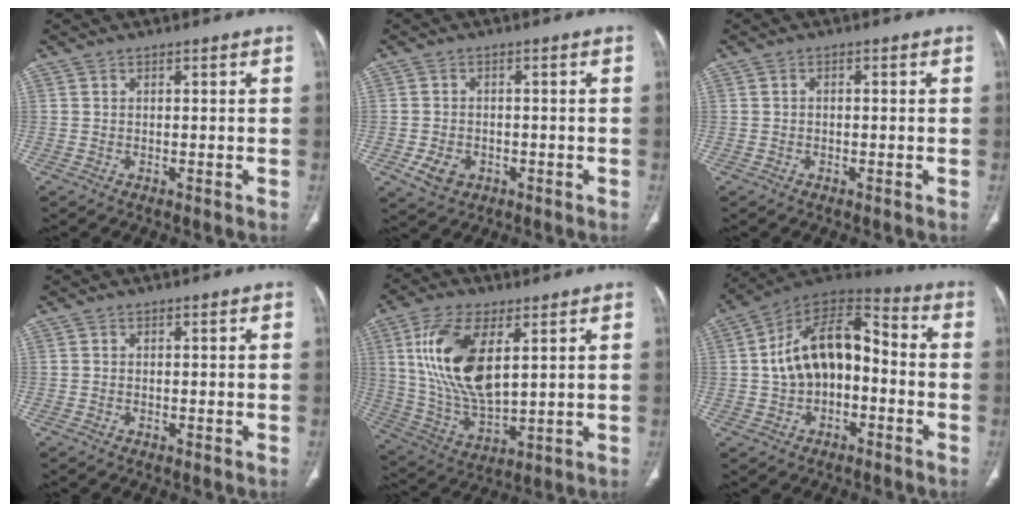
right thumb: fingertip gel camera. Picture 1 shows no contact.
{"total": 4.7, "force": [-1.7, 3.6, 2.5], "torque": [-0.041, 0.005, -0.021]}
{"total": 0.7, "force": [-0.2, 0.5, 0.4], "torque": [-0.006, 0.002, -0.006]}
{"total": 0.0}
{"total": 17.5, "force": [5.2, 8.2, 14.5], "torque": [-0.283, -0.020, 0.108]}
{"total": 16.0, "force": [-1.0, 9.8, 12.6], "torque": [-0.189, 0.053, -0.027]}